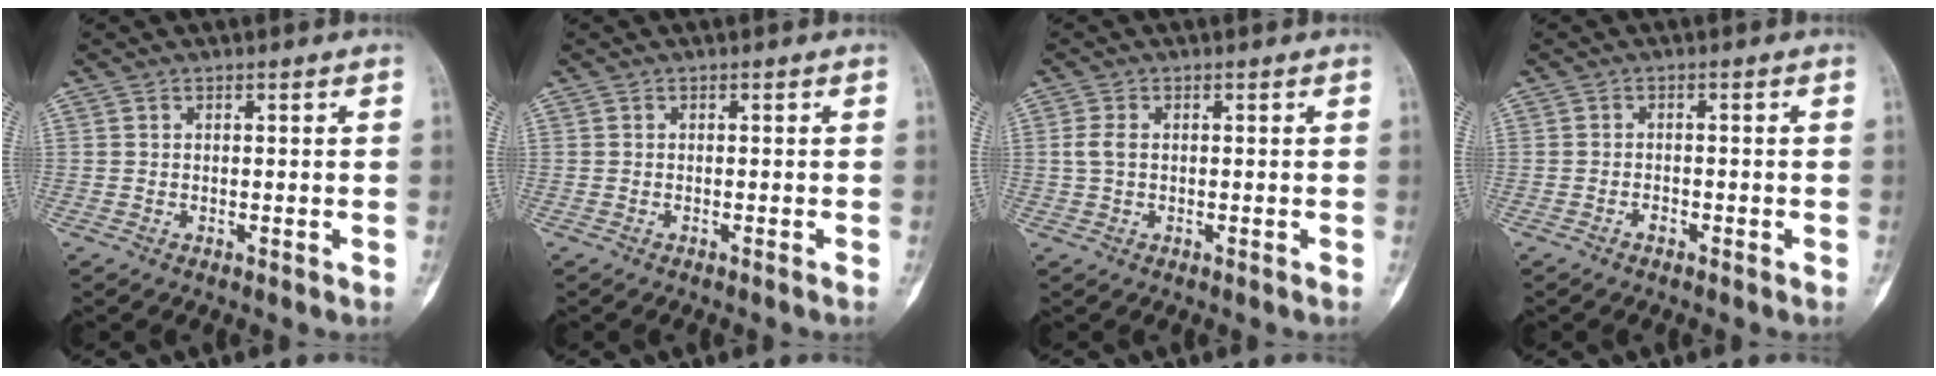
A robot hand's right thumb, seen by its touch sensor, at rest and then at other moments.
{"total": 0.5, "force": [-0.4, -0.1, 0.3], "torque": [-0.004, 0.004, -0.007]}
{"total": 2.2, "force": [0.0, 1.2, 1.8], "torque": [-0.050, 0.004, -0.002]}
{"total": 1.1, "force": [-0.8, 0.5, 0.5], "torque": [-0.014, 0.005, -0.013]}